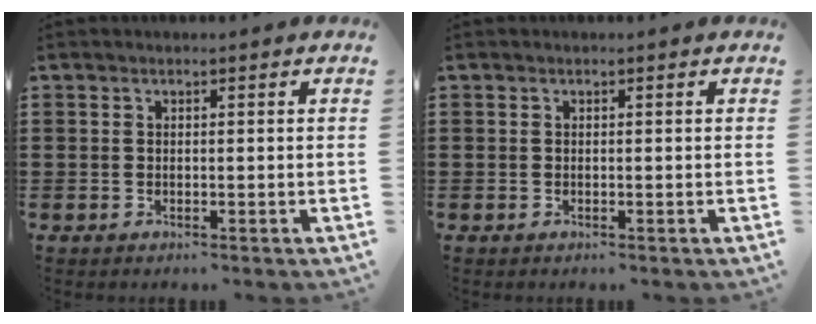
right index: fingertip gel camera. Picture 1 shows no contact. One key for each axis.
{"total": 0.0}